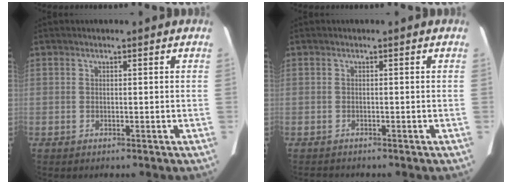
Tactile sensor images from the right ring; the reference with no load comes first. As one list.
[{"total": 1.4, "force": [-1.3, 0.4, 0.3], "torque": [-0.008, -0.005, -0.017]}]